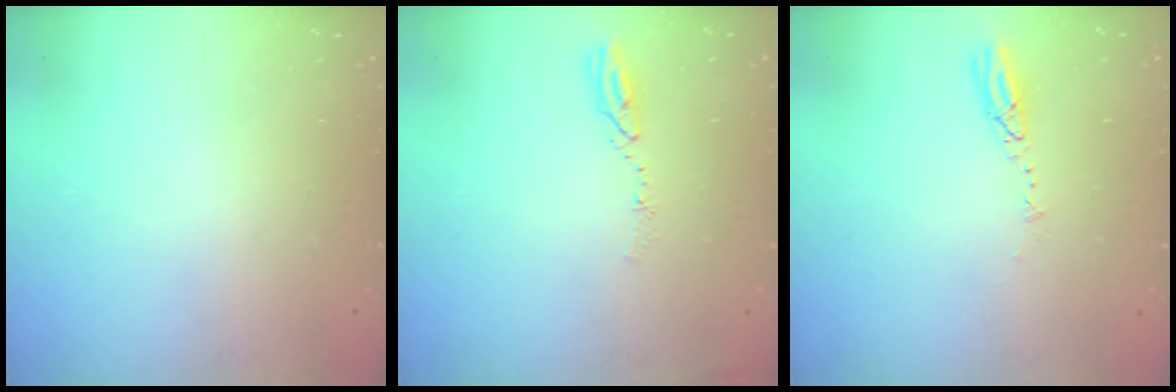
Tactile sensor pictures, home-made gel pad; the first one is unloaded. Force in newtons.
{"total": 4.8, "press": 4.8, "slide": 0.4}
{"total": 3.8, "press": 3.8, "slide": 0.4}